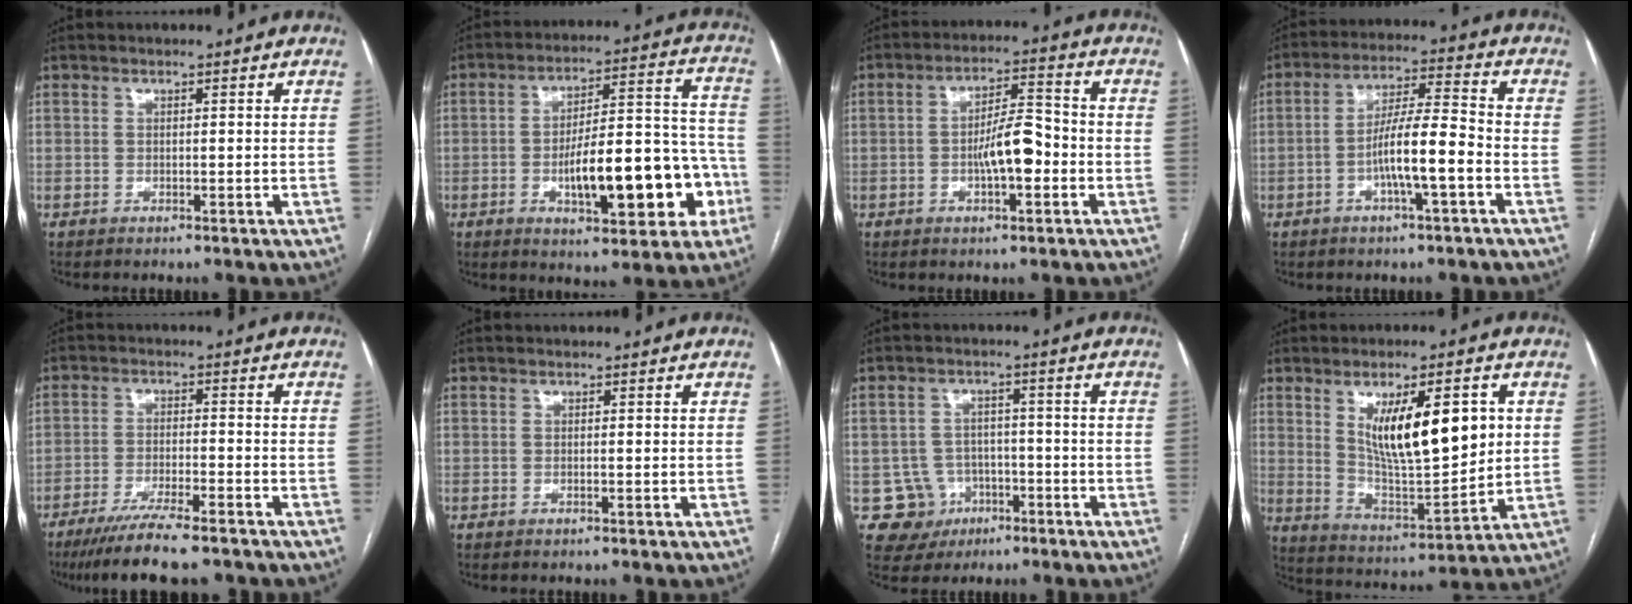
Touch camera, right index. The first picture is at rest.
{"total": 17.6, "force": [-5.4, 5.7, 15.7], "torque": [-0.219, 0.035, -0.070]}
{"total": 7.4, "force": [-1.7, 2.0, 6.9], "torque": [-0.123, 0.015, -0.029]}
{"total": 9.1, "force": [-2.9, 0.7, 8.6], "torque": [-0.159, 0.013, -0.053]}
{"total": 9.4, "force": [-7.5, 0.7, 5.7], "torque": [-0.090, -0.022, -0.119]}
{"total": 0.0}
{"total": 6.9, "force": [-2.4, 6.5, 0.4], "torque": [-0.004, 0.012, -0.029]}
{"total": 15.0, "force": [4.2, 4.2, 13.7], "torque": [-0.231, -0.006, 0.080]}